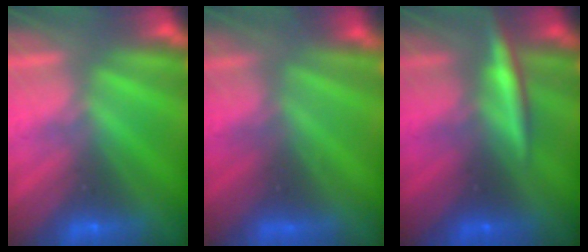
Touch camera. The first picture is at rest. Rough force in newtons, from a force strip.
{"total": 6.1}
{"total": 3.0}